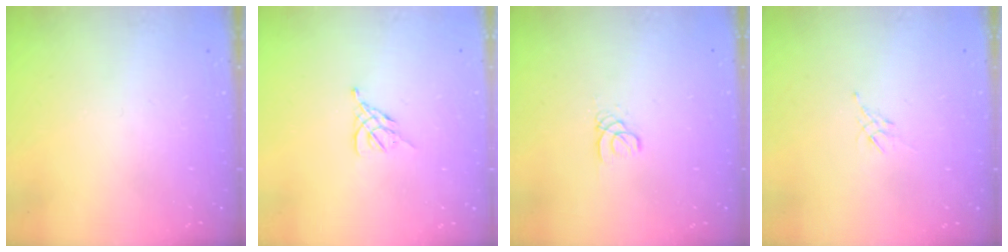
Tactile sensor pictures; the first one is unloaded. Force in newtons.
{"total": 4.7, "press": 4.6, "slide": 0.7}
{"total": 1.8, "press": 1.8, "slide": 0.2}
{"total": 2.1, "press": 2.0, "slide": 0.5}